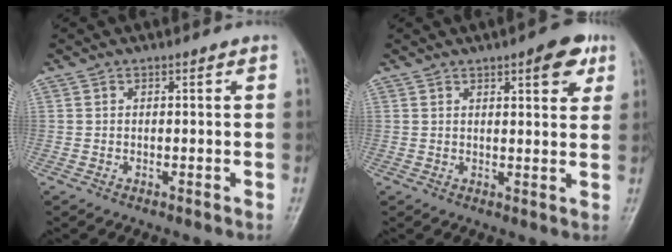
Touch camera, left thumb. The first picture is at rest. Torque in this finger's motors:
{"motor_torque": [-0.14, 0.23, 0.02, -0.19, 0.09]}